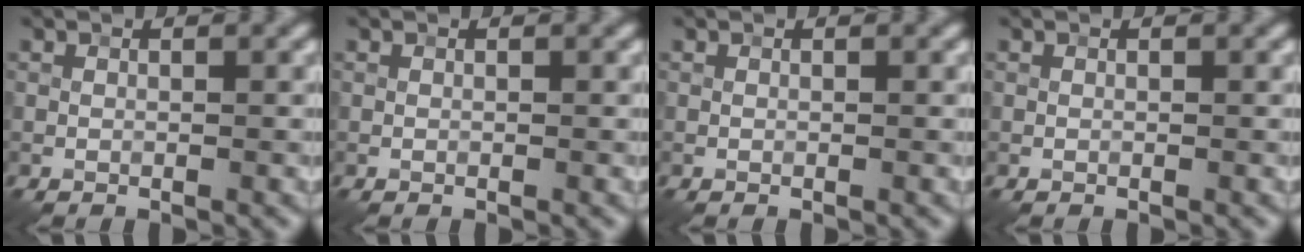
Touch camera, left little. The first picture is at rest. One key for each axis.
{"total": 0.0}
{"total": 0.0}
{"total": 0.0}